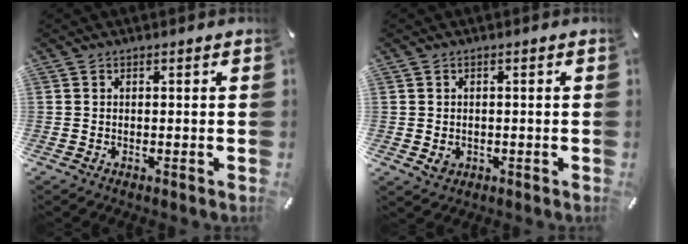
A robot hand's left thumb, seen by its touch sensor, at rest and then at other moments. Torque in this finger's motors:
{"motor_torque": [-0.01, 0.04, -0.03, -0.03, 0.01]}